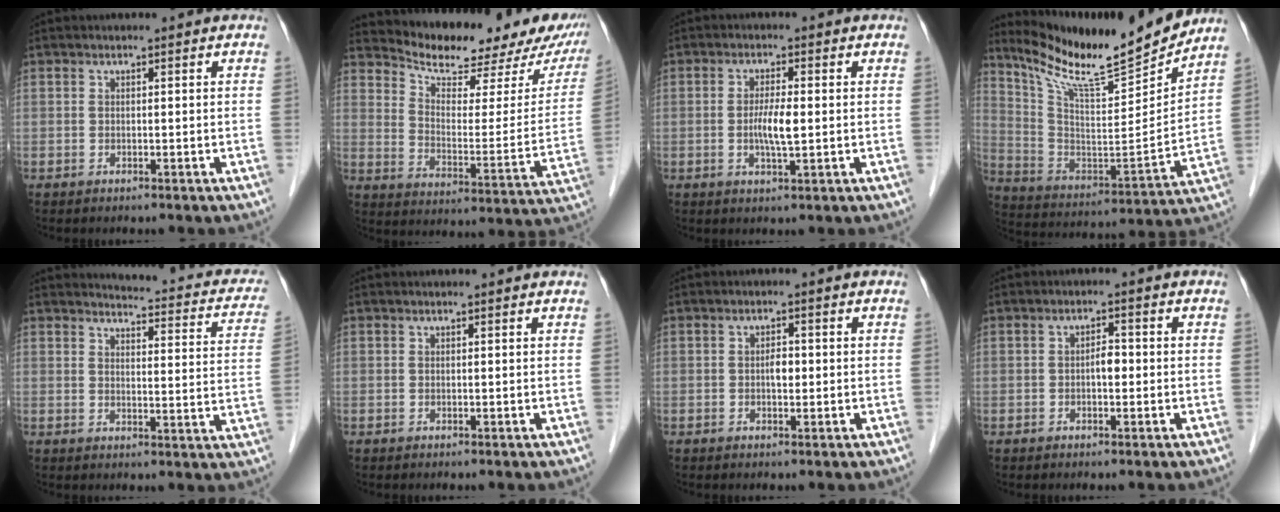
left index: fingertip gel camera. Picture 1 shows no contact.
{"total": 19.7, "force": [17.4, 5.1, 7.7], "torque": [-0.097, -0.029, 0.227]}
{"total": 4.1, "force": [-0.4, 0.6, 4.0], "torque": [-0.082, -0.005, -0.006]}
{"total": 19.0, "force": [17.0, 1.0, 8.5], "torque": [-0.157, -0.035, 0.285]}
{"total": 14.6, "force": [13.2, 3.4, 5.3], "torque": [-0.043, -0.028, 0.125]}
{"total": 1.1, "force": [1.1, 0.1, 0.3], "torque": [-0.010, 0.010, 0.012]}
{"total": 1.9, "force": [-0.2, 0.9, 1.6], "torque": [-0.025, 0.003, -0.002]}
{"total": 2.1, "force": [-0.4, 0.9, 1.8], "torque": [-0.026, 0.005, -0.007]}